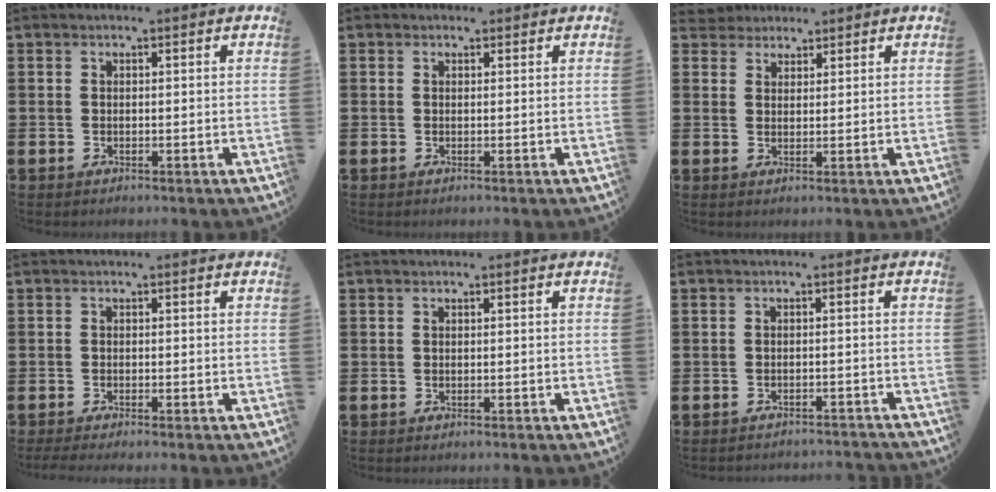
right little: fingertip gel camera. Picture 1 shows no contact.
{"total": 0.7, "force": [0.5, 0.5, 0.2], "torque": [0.003, 0.003, 0.006]}
{"total": 2.9, "force": [2.7, 1.1, -0.3], "torque": [0.012, -0.005, 0.048]}
{"total": 0.7, "force": [-0.5, 0.0, 0.6], "torque": [-0.009, -0.002, -0.009]}
{"total": 0.0}
{"total": 1.3, "force": [-1.3, -0.1, -0.1], "torque": [-0.002, 0.003, -0.027]}